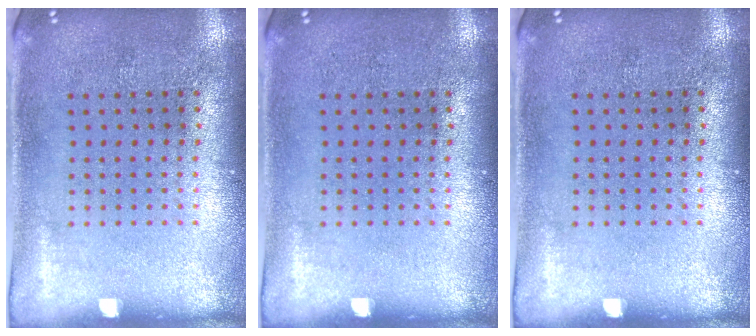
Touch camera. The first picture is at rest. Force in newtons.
{"total": 0.0}
{"total": 0.0}